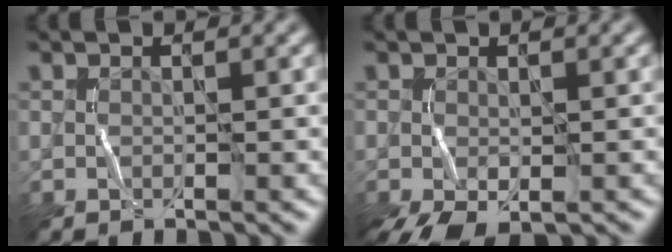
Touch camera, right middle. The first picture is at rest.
{"total": 4.0, "force": [-1.9, 1.9, 2.9], "torque": [-0.061, -0.015, -0.031]}